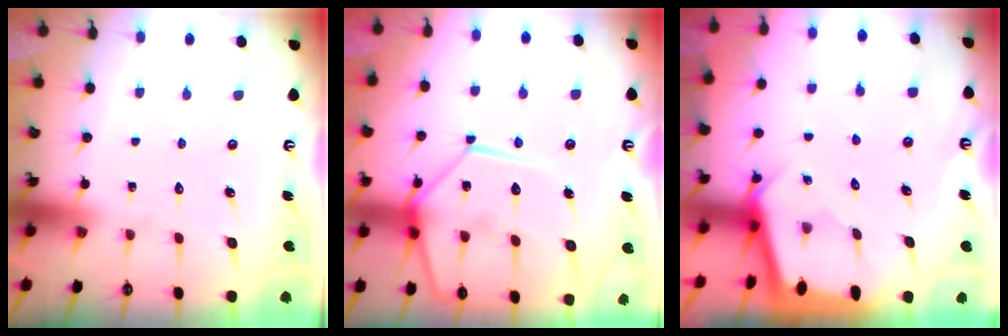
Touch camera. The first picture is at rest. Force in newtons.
{"total": 17.9, "press": 17.8, "slide": 1.6}
{"total": 2.3, "press": 2.3, "slide": 0.2}